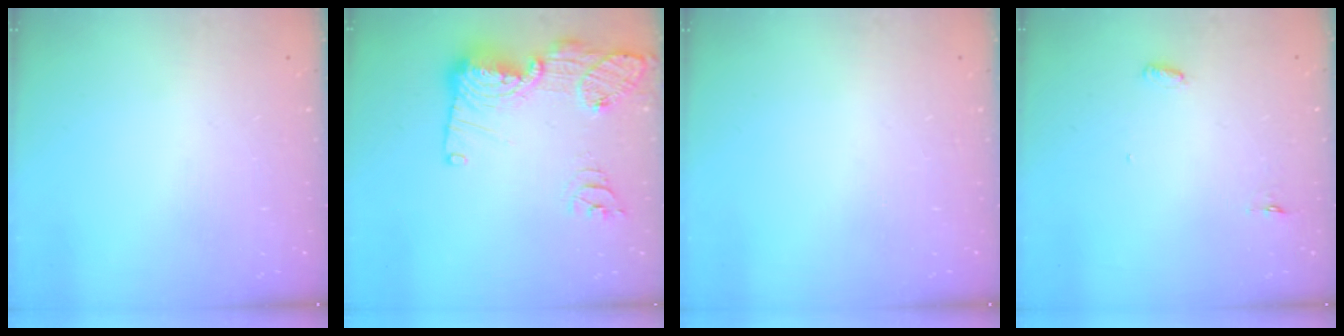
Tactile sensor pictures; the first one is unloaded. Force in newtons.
{"total": 18.4, "press": 18.3, "slide": 1.7}
{"total": 0.0}
{"total": 3.0, "press": 2.8, "slide": 0.9}